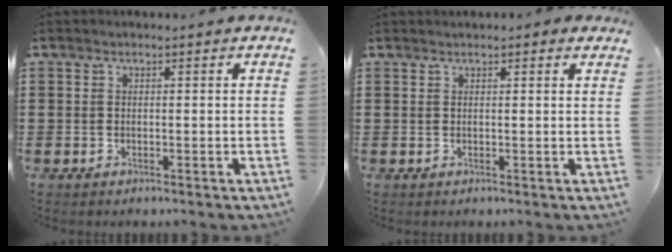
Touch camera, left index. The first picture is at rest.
{"total": 0.8, "force": [0.6, 0.2, 0.4], "torque": [-0.010, 0.002, 0.012]}